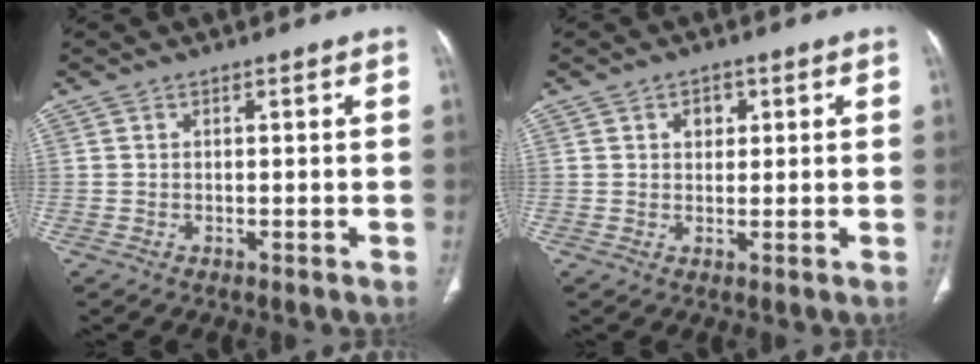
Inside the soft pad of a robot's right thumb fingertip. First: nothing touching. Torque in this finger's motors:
{"motor_torque": [-0.13, 0.72, 0.54, 0.28, -0.02]}